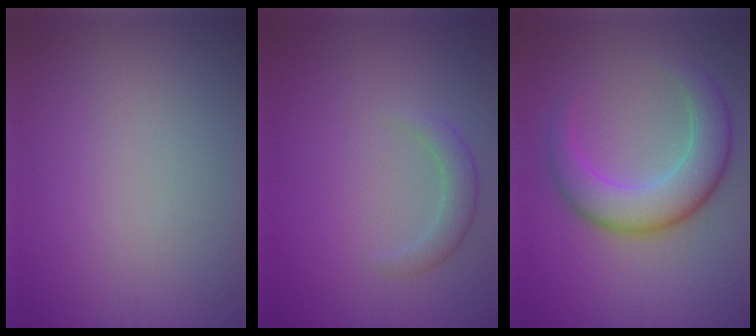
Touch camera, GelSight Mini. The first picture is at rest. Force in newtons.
{"total": 1.9, "press": 1.9, "slide": 0.2}
{"total": 6.1, "press": 6.1, "slide": 0.1}